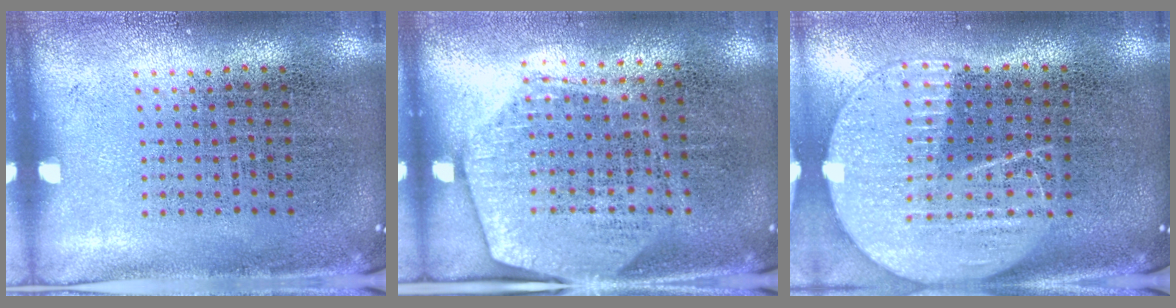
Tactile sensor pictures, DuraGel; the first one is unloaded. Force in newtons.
{"total": 1.9, "press": 1.7, "slide": 0.9}
{"total": 2.1, "press": 1.9, "slide": 1.0}